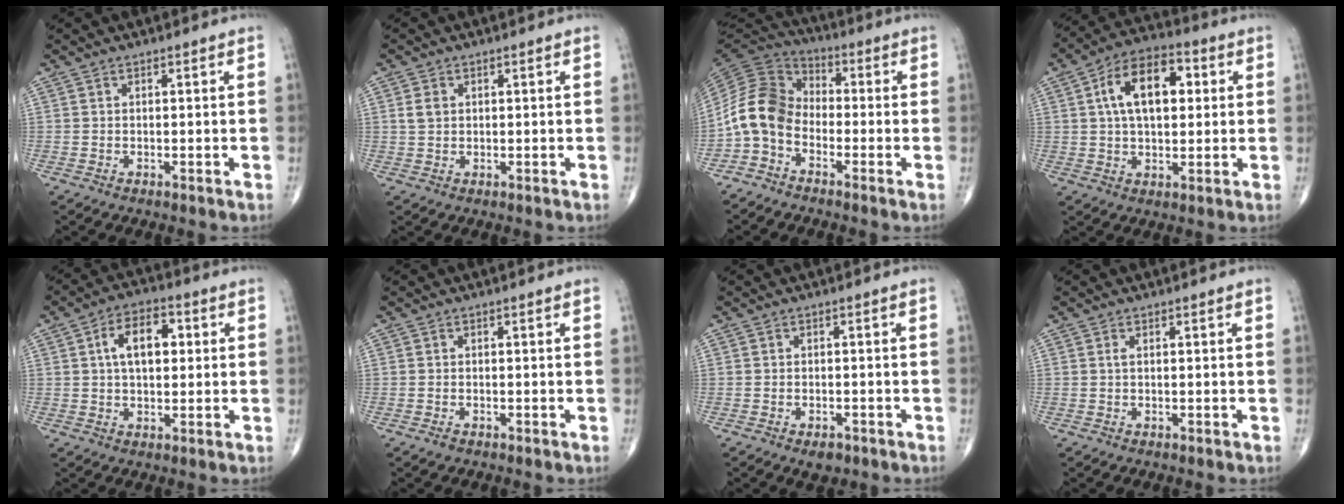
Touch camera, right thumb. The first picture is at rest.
{"total": 2.3, "force": [0.6, 1.8, 1.4], "torque": [-0.024, 0.001, 0.015]}
{"total": 10.1, "force": [-3.3, 7.4, 6.1], "torque": [-0.116, 0.053, -0.085]}
{"total": 13.6, "force": [3.0, 7.7, 10.8], "torque": [-0.166, 0.018, 0.042]}
{"total": 9.0, "force": [1.8, 5.2, 7.1], "torque": [-0.104, 0.015, 0.024]}
{"total": 0.9, "force": [-0.6, 0.5, 0.4], "torque": [-0.010, 0.000, -0.012]}
{"total": 2.7, "force": [-1.7, 1.5, 1.6], "torque": [-0.020, 0.003, -0.019]}
{"total": 0.5, "force": [0.1, 0.2, 0.5], "torque": [-0.016, 0.000, 0.002]}